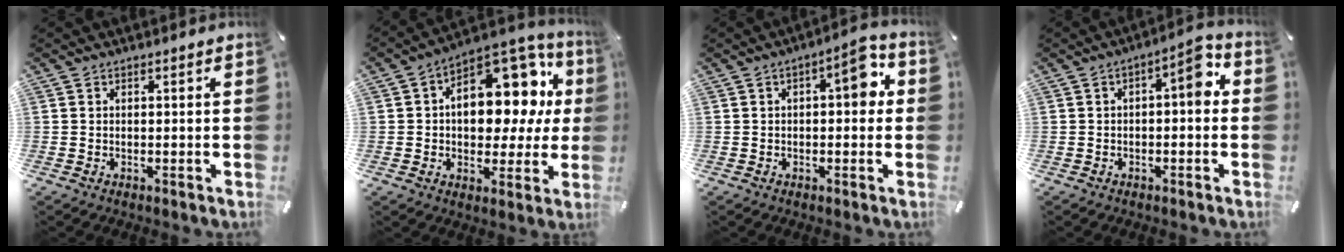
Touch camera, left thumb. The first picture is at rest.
{"total": 17.2, "force": [4.8, 11.0, 12.4], "torque": [-0.155, -0.044, 0.081]}
{"total": 7.6, "force": [1.3, 3.2, 6.8], "torque": [-0.082, -0.002, 0.010]}
{"total": 6.8, "force": [0.4, 2.6, 6.3], "torque": [-0.086, 0.000, -0.001]}